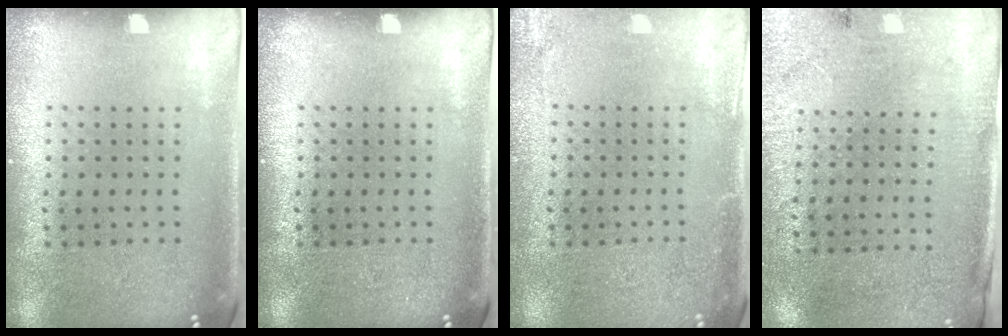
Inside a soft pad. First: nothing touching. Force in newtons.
{"total": 0.0}
{"total": 2.1, "press": 2.1, "slide": 0.2}
{"total": 2.7, "press": 2.3, "slide": 1.5}